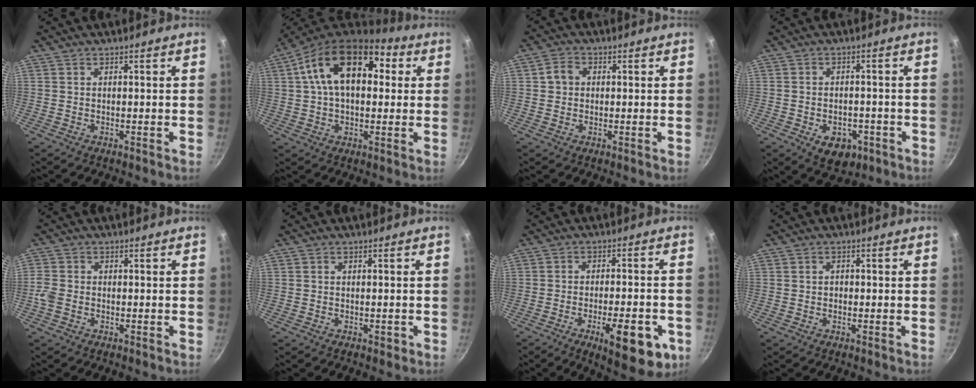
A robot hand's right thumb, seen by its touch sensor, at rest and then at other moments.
{"total": 18.8, "force": [4.3, 11.2, 14.4], "torque": [-0.224, 0.030, 0.060]}
{"total": 3.2, "force": [0.3, 2.7, 1.6], "torque": [-0.019, 0.008, 0.002]}
{"total": 9.0, "force": [-4.0, 6.0, 5.3], "torque": [-0.058, 0.020, -0.049]}
{"total": 3.1, "force": [-0.9, 2.2, 1.9], "torque": [-0.052, 0.002, -0.021]}
{"total": 0.9, "force": [-0.4, 0.5, 0.5], "torque": [-0.003, 0.000, -0.007]}
{"total": 13.6, "force": [-5.8, 4.7, 11.3], "torque": [-0.145, 0.012, -0.076]}
{"total": 1.0, "force": [-0.1, 0.8, 0.5], "torque": [-0.003, 0.003, -0.005]}